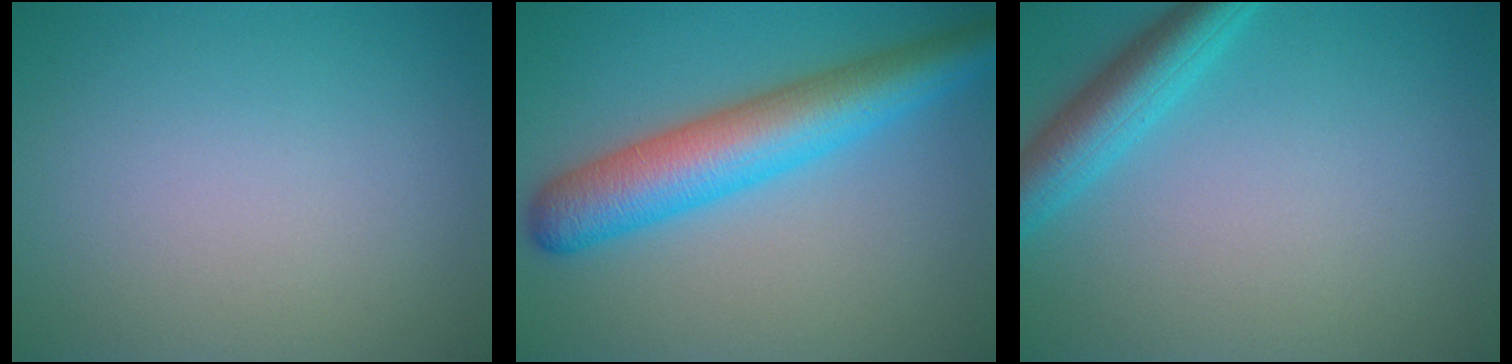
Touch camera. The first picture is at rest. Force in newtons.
{"total": 7.5, "press": 7.5, "slide": 0.2}
{"total": 4.1, "press": 4.1, "slide": 0.3}